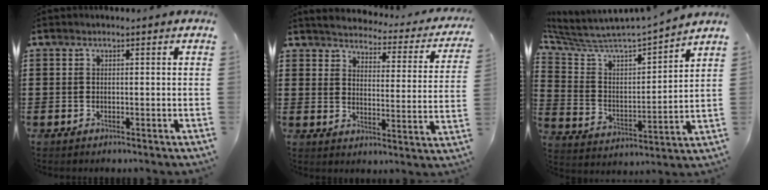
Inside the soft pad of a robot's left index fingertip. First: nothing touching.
{"total": 2.7, "force": [2.7, -0.2, 0.3], "torque": [-0.029, -0.029, 0.038]}
{"total": 4.9, "force": [4.7, 0.8, 1.4], "torque": [-0.059, -0.052, 0.072]}